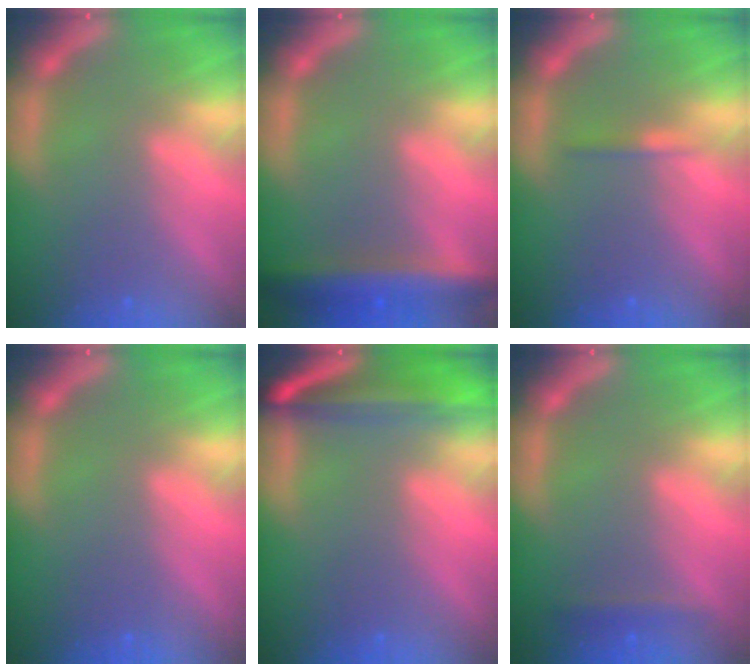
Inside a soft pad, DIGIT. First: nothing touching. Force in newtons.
{"total": 6.0}
{"total": 0.9}
{"total": 0.0}
{"total": 8.0}
{"total": 1.4}